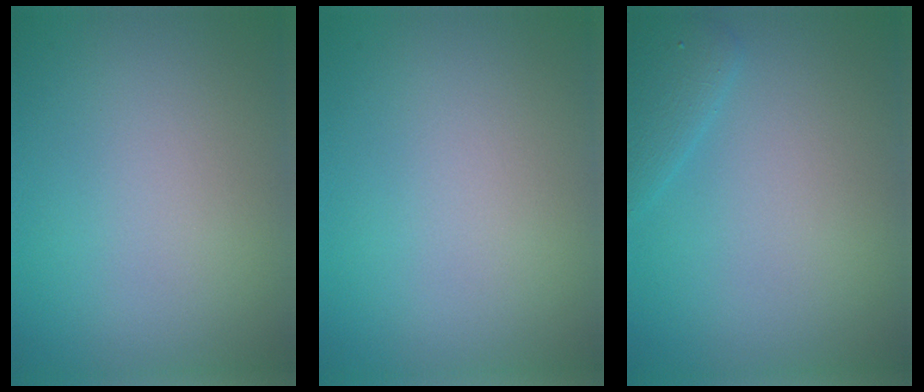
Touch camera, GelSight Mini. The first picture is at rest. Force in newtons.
{"total": 0.0}
{"total": 1.9, "press": 1.9, "slide": 0.1}